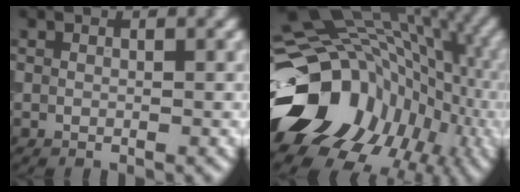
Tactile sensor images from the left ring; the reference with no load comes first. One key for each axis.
{"total": 18.9, "fx": -3.8, "fy": 15.1, "fz": 10.8, "tx": -0.177, "ty": -0.018, "tz": -0.037}